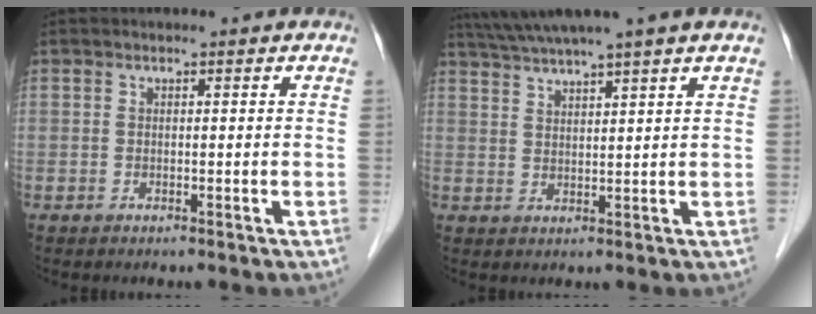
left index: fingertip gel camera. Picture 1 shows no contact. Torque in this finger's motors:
{"motor_torque": [1.03, -1.11, 0.87, 0.21]}